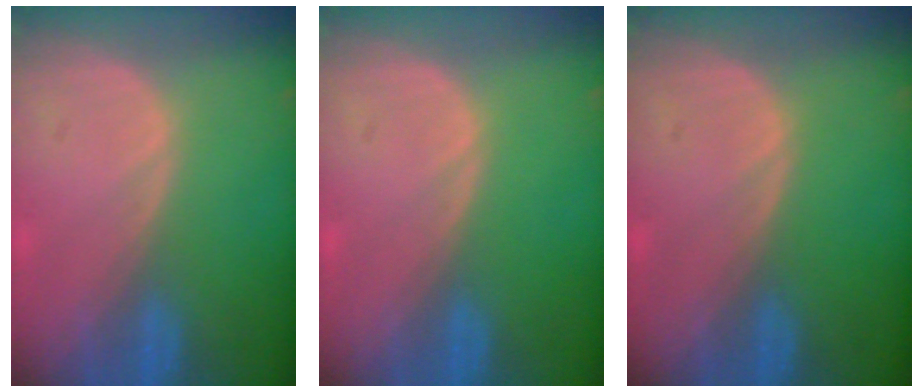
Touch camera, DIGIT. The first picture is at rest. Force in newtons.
{"total": 0.0}
{"total": 0.0}